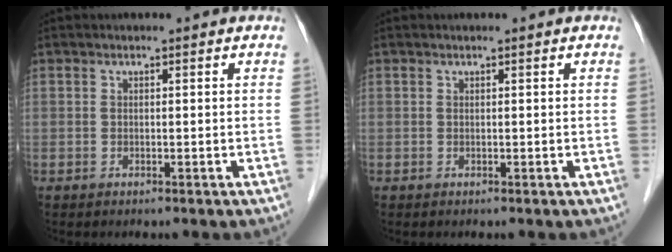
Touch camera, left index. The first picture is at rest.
{"total": 0.0}